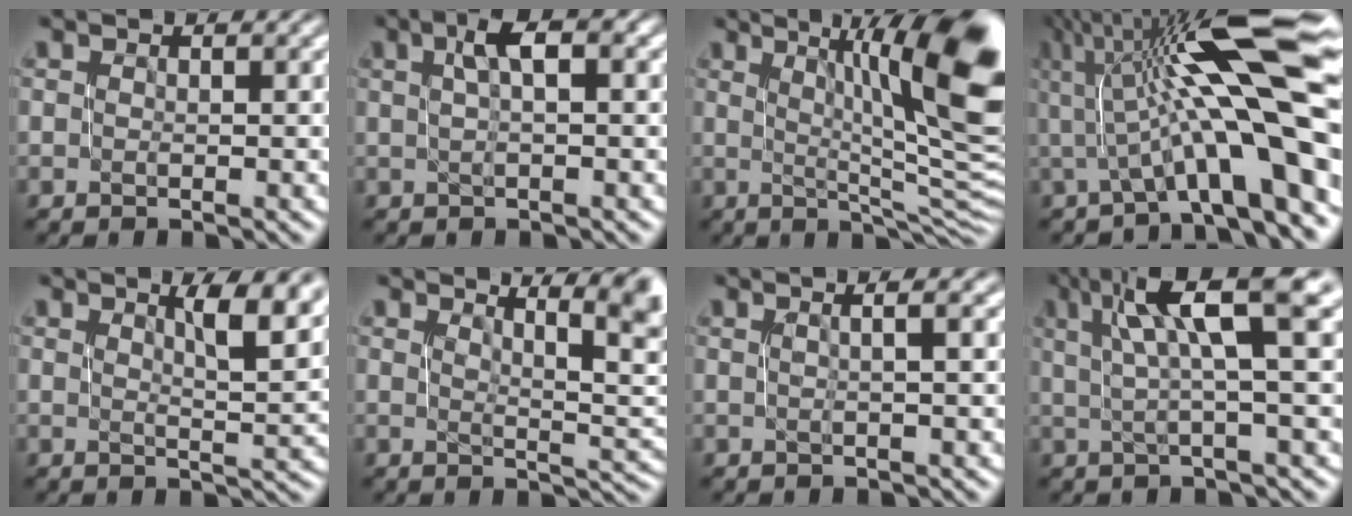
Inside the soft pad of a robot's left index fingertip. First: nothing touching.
{"total": 3.3, "force": [1.0, 0.8, 3.0], "torque": [-0.049, 0.013, 0.015]}
{"total": 13.6, "force": [4.0, 3.2, 12.6], "torque": [-0.162, 0.008, 0.069]}
{"total": 14.7, "force": [2.2, 3.5, 14.1], "torque": [-0.208, 0.017, 0.038]}
{"total": 5.6, "force": [2.5, 1.5, 4.9], "torque": [-0.056, -0.001, 0.039]}
{"total": 6.9, "force": [2.9, 1.9, 5.9], "torque": [-0.061, 0.011, 0.047]}
{"total": 2.9, "force": [0.6, 0.8, 2.7], "torque": [-0.028, 0.011, 0.001]}
{"total": 8.0, "force": [3.1, 1.2, 7.3], "torque": [-0.100, 0.019, 0.049]}